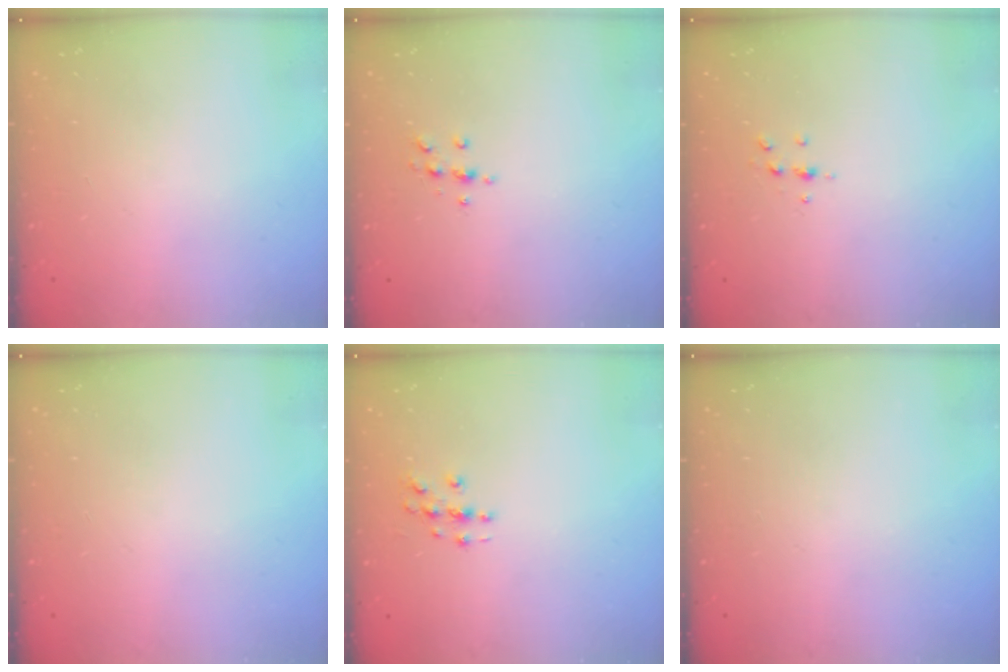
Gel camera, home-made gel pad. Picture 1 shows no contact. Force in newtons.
{"total": 5.4, "press": 5.2, "slide": 1.4}
{"total": 4.7, "press": 4.6, "slide": 1.0}
{"total": 0.0}
{"total": 2.8, "press": 2.8, "slide": 0.3}
{"total": 0.0}